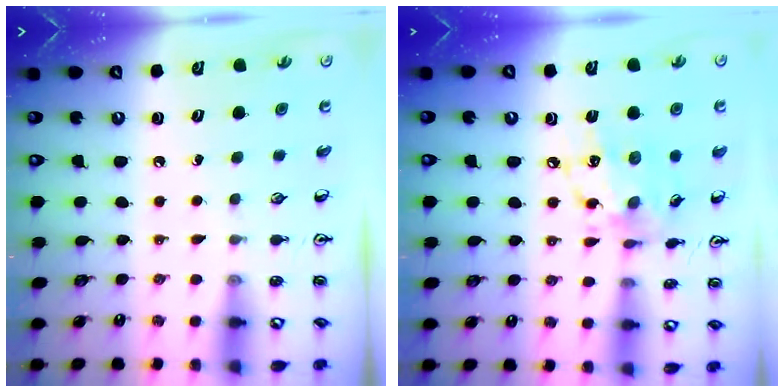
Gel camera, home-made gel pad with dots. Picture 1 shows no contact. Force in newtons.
{"total": 12.6, "press": 12.5, "slide": 0.8}